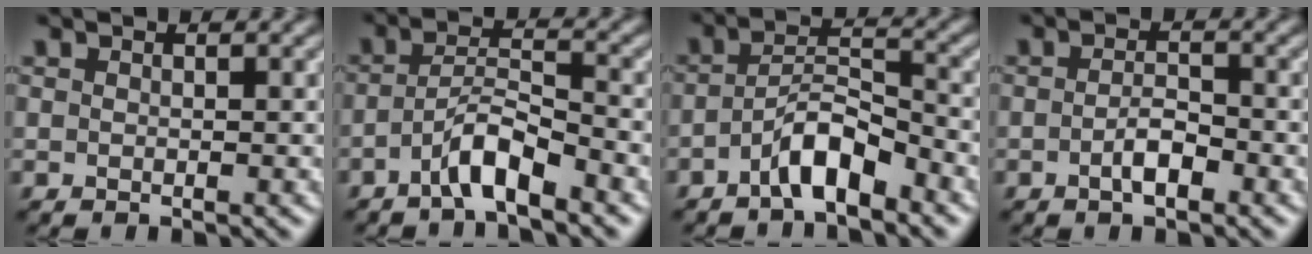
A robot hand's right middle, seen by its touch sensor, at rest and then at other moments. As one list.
[{"total": 3.6, "force": [-2.4, 0.6, 2.6], "torque": [-0.051, 0.016, -0.048]}, {"total": 4.3, "force": [-2.7, 1.3, 3.1], "torque": [-0.056, 0.016, -0.050]}, {"total": 2.0, "force": [-1.0, 0.7, 1.6], "torque": [-0.030, 0.006, -0.020]}]